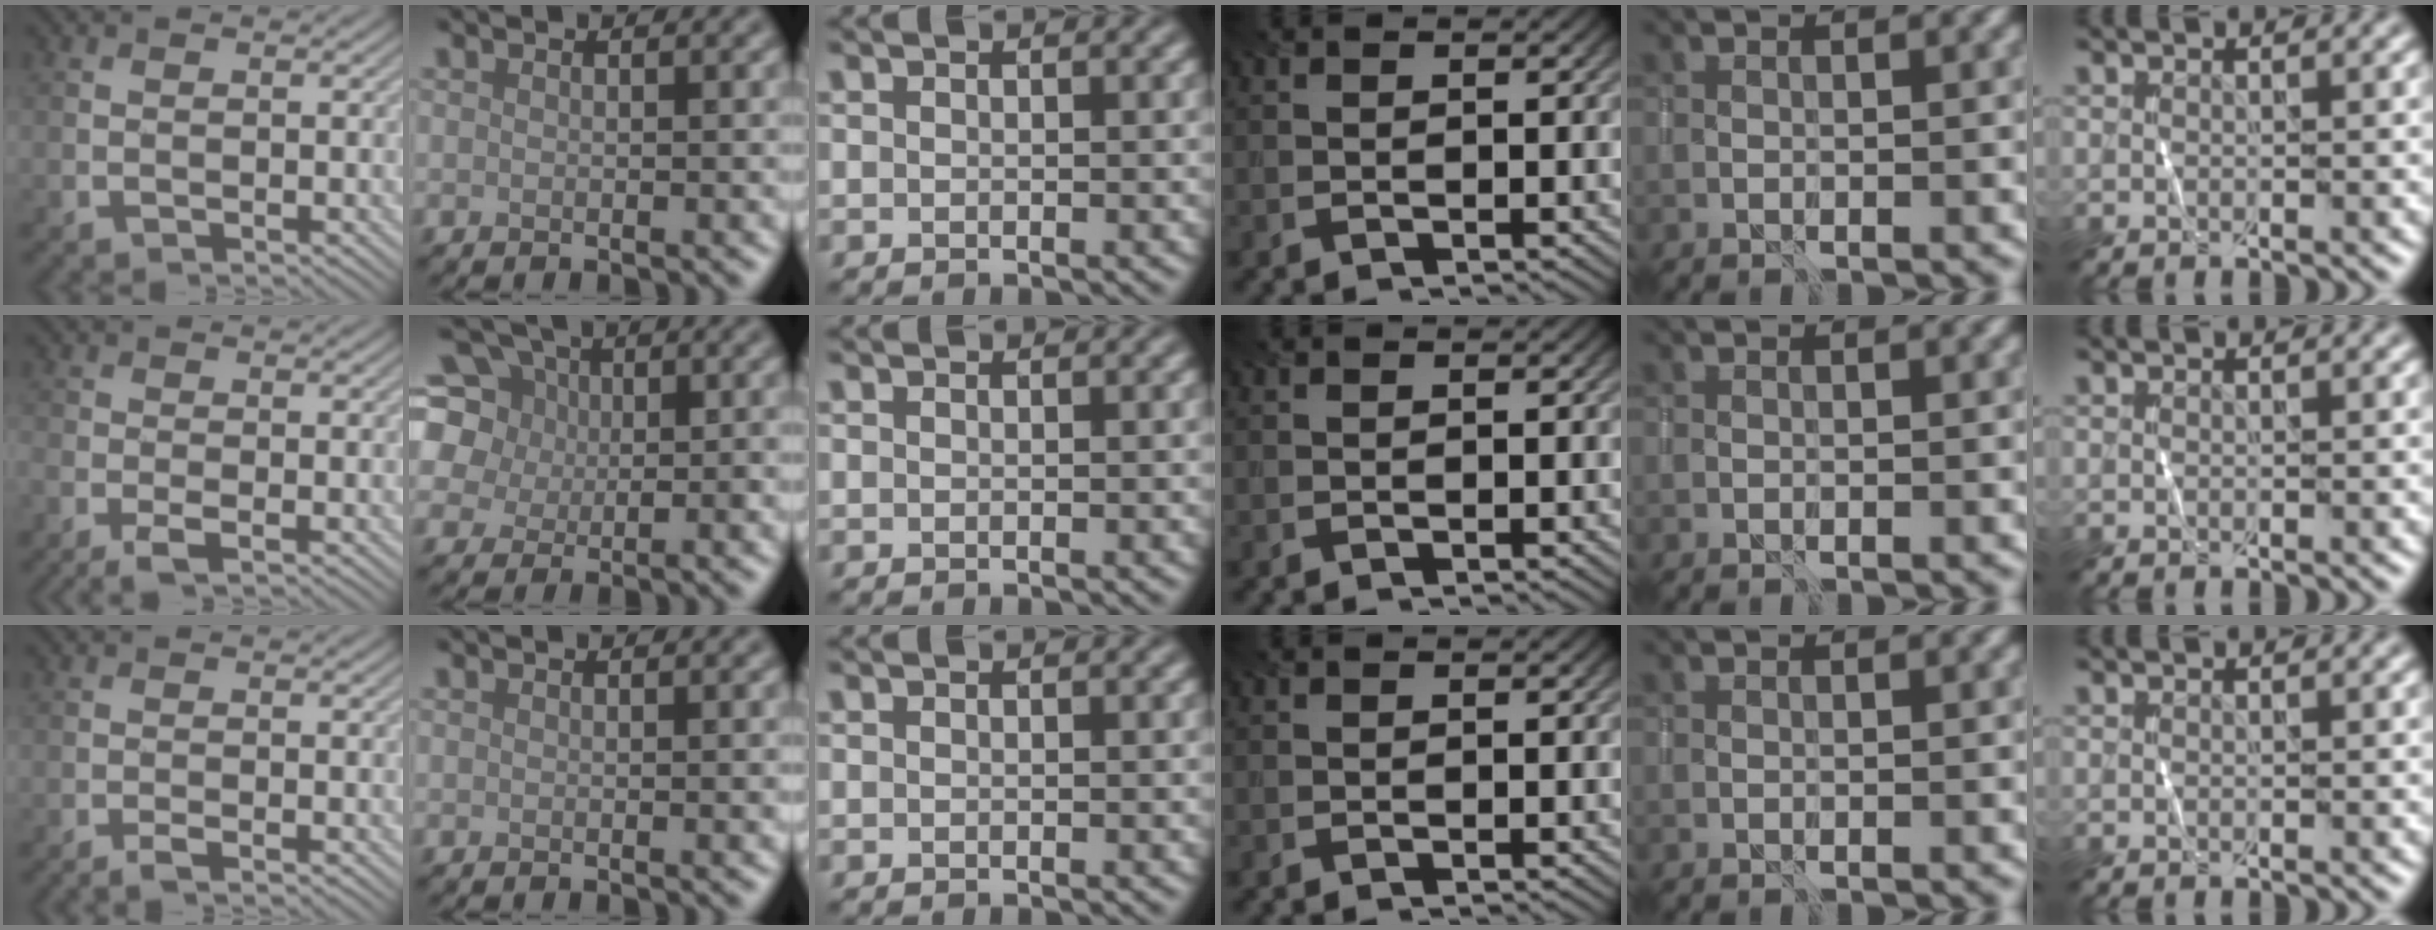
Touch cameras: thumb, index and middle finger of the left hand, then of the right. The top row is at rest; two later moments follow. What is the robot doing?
{"motion": "wrap", "object": "sponge"}